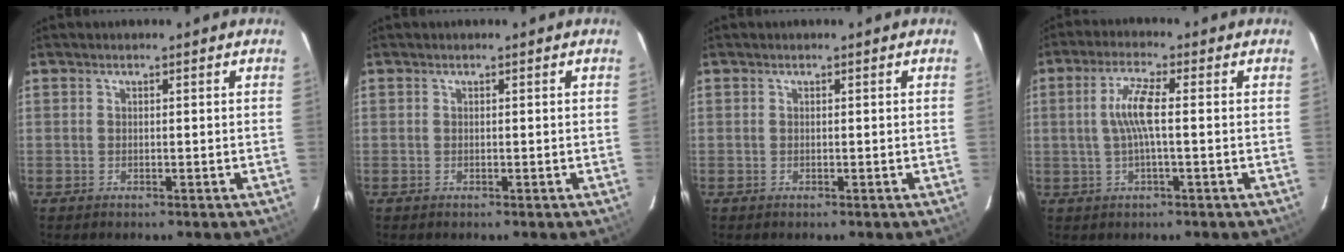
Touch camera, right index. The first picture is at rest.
{"total": 0.0}
{"total": 0.0}
{"total": 6.1, "force": [0.3, 0.2, 6.1], "torque": [-0.120, 0.002, 0.009]}